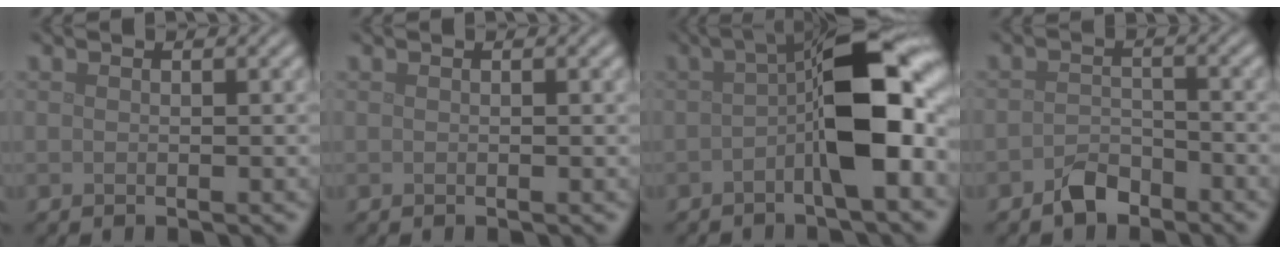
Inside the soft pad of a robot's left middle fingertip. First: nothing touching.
{"total": 0.0}
{"total": 9.2, "force": [-0.9, 2.9, 8.6], "torque": [-0.126, 0.014, -0.023]}
{"total": 2.5, "force": [-1.9, 1.3, 0.9], "torque": [-0.014, 0.007, -0.037]}